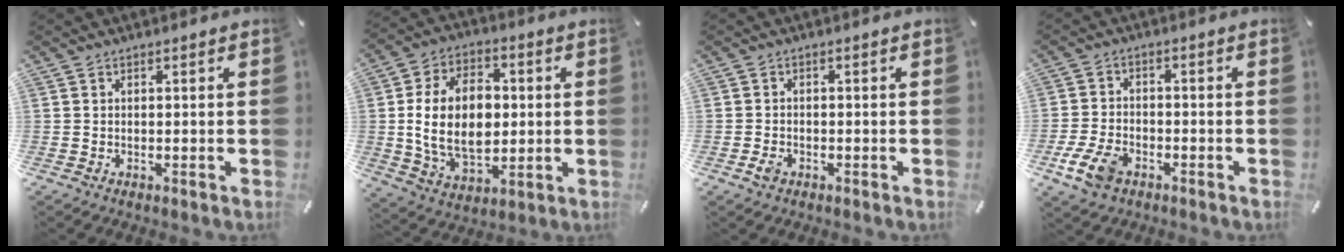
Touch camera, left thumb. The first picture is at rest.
{"total": 17.5, "force": [0.7, 12.1, 12.6], "torque": [-0.244, 0.002, 0.012]}
{"total": 2.4, "force": [-1.2, 1.6, 1.2], "torque": [-0.029, 0.002, -0.023]}
{"total": 7.7, "force": [-4.0, 4.8, 4.5], "torque": [-0.106, 0.011, -0.074]}